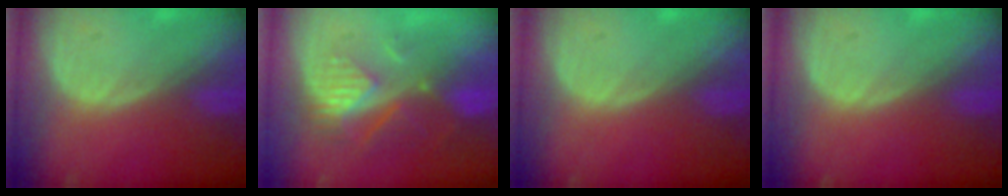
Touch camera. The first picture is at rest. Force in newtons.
{"total": 8.8, "press": 7.9, "slide": 3.8}
{"total": 0.0}
{"total": 0.0}